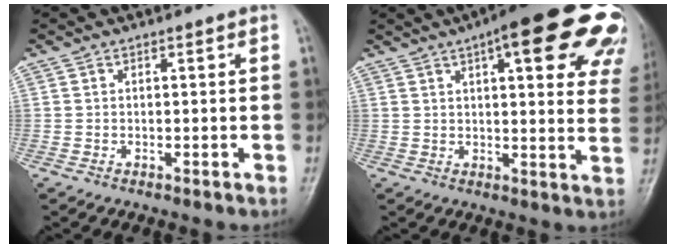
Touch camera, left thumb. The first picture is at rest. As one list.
[{"total": 24.1, "force": [12.6, 7.2, 19.3], "torque": [-0.206, -0.008, 0.144]}]